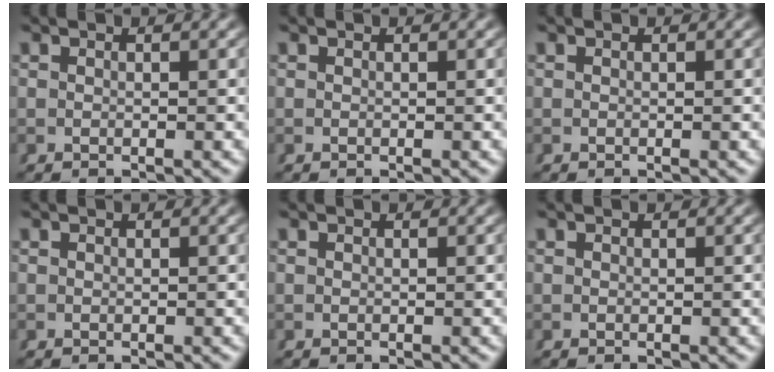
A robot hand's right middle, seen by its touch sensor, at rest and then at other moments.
{"total": 0.0}
{"total": 0.0}
{"total": 0.0}
{"total": 0.0}
{"total": 0.0}